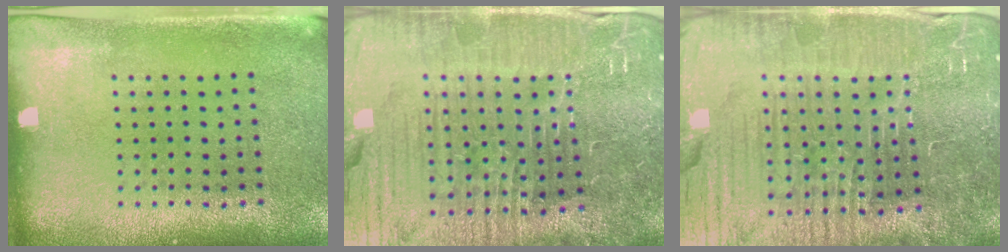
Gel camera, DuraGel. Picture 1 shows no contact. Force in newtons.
{"total": 7.6, "press": 6.7, "slide": 3.5}
{"total": 7.3, "press": 6.5, "slide": 3.4}